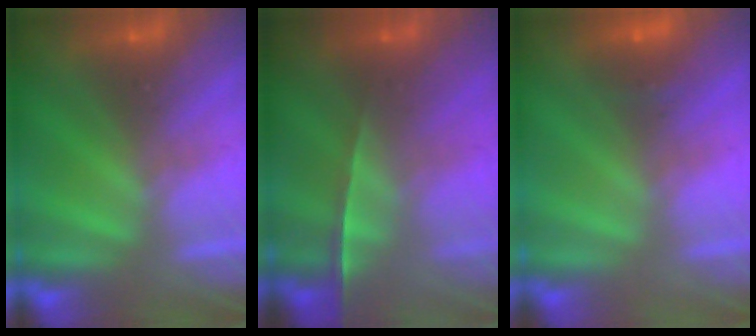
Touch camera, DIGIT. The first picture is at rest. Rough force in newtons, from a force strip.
{"total": 1.6}
{"total": 2.0}